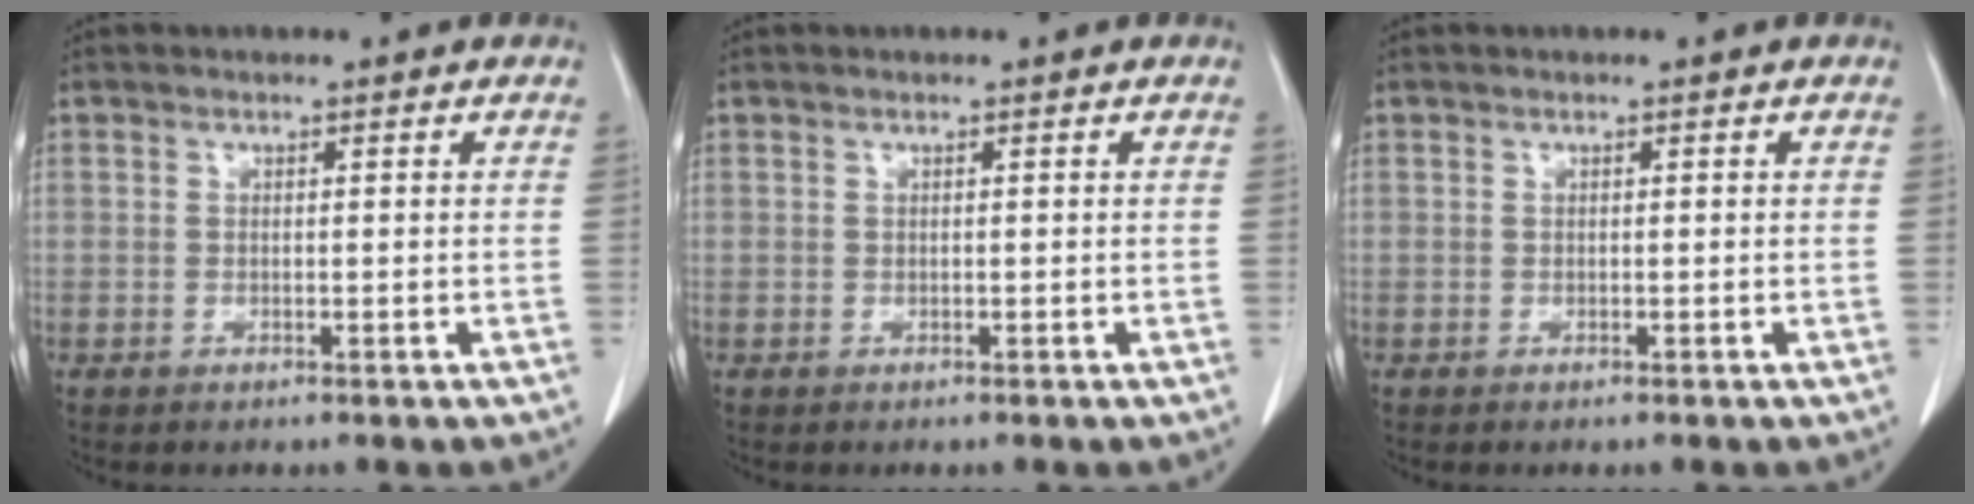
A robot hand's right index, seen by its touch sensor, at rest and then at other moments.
{"total": 0.0}
{"total": 0.0}